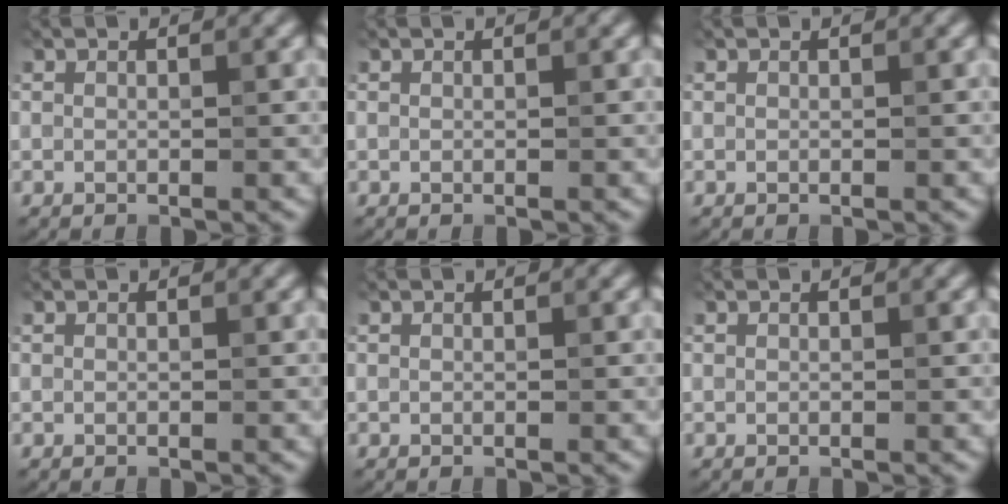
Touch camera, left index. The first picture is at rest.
{"total": 0.0}
{"total": 0.0}
{"total": 0.0}
{"total": 0.0}
{"total": 0.0}